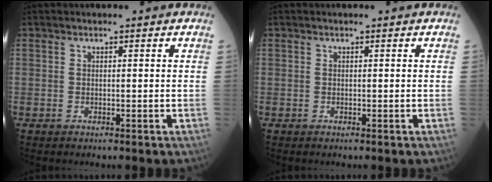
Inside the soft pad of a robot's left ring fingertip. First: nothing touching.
{"total": 0.0}